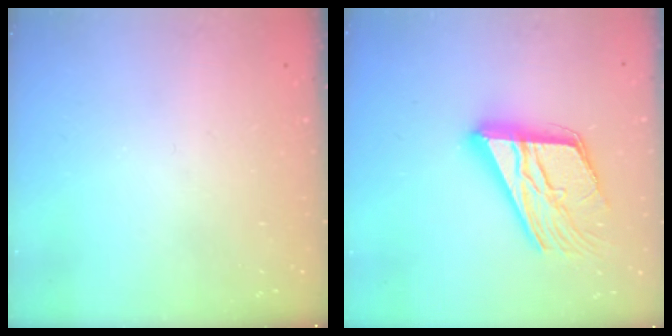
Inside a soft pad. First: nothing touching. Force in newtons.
{"total": 21.7, "press": 21.7, "slide": 1.5}